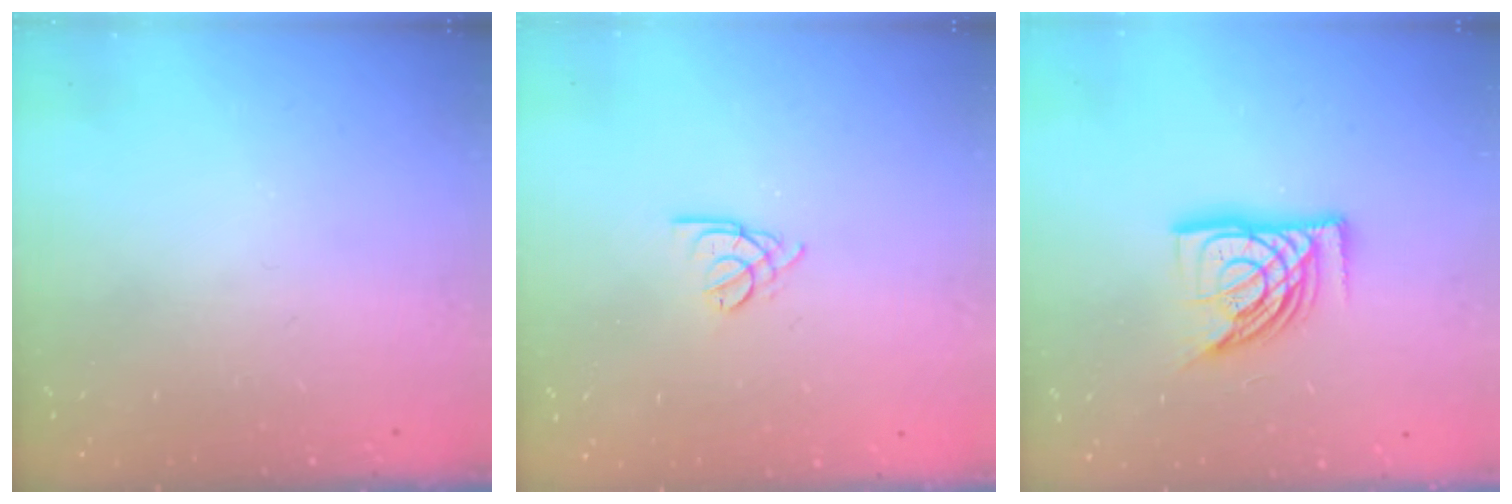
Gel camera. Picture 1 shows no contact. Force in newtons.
{"total": 2.6, "press": 2.6, "slide": 0.6}
{"total": 14.1, "press": 14.0, "slide": 1.8}